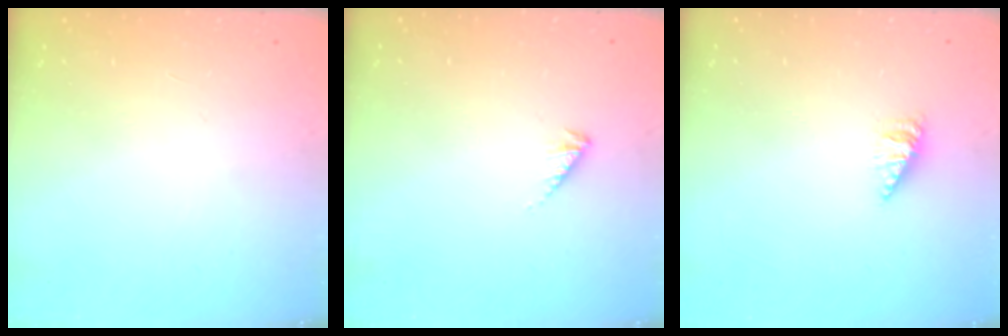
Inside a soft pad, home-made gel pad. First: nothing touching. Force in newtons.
{"total": 2.3, "press": 2.3, "slide": 0.5}
{"total": 3.0, "press": 3.0, "slide": 0.4}